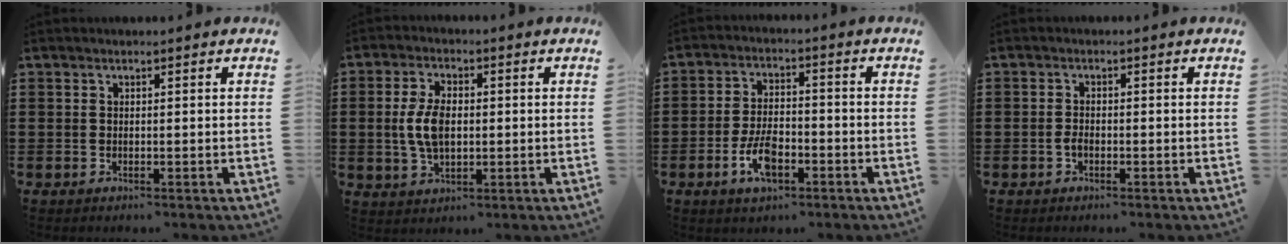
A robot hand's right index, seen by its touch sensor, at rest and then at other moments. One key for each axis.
{"total": 6.6, "fx": 0.1, "fy": 3.6, "fz": 5.6, "tx": -0.130, "ty": 0.004, "tz": -0.003}
{"total": 6.6, "fx": -2.8, "fy": 3.0, "fz": 5.2, "tx": -0.119, "ty": -0.002, "tz": -0.056}
{"total": 1.4, "fx": -0.7, "fy": 0.7, "fz": 1.0, "tx": -0.029, "ty": -0.007, "tz": -0.013}